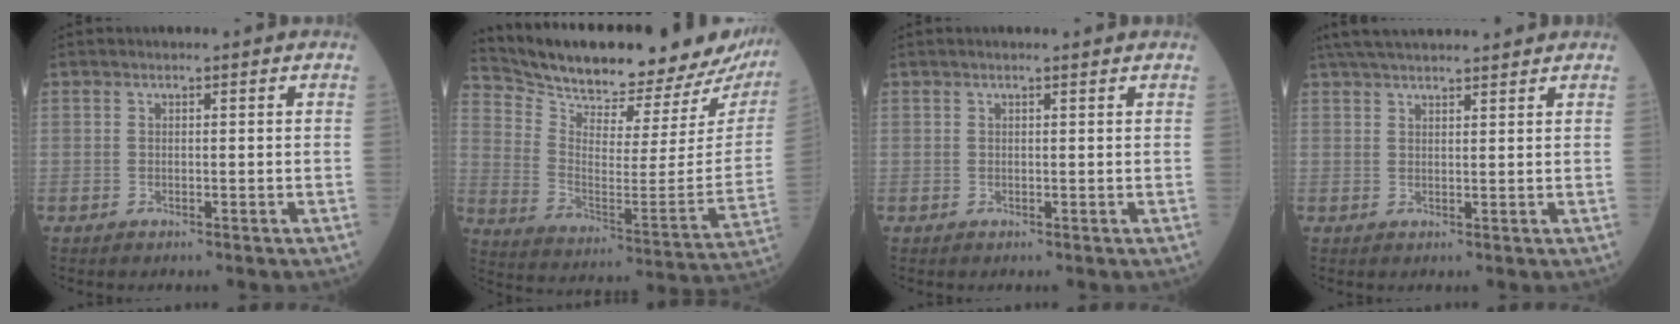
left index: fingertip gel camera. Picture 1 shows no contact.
{"total": 28.3, "force": [26.1, 5.5, 9.2], "torque": [-0.169, -0.088, 0.354]}
{"total": 1.7, "force": [1.5, -0.1, 0.8], "torque": [-0.013, 0.011, 0.021]}
{"total": 11.2, "force": [9.9, 1.4, 5.0], "torque": [-0.086, 0.041, 0.151]}